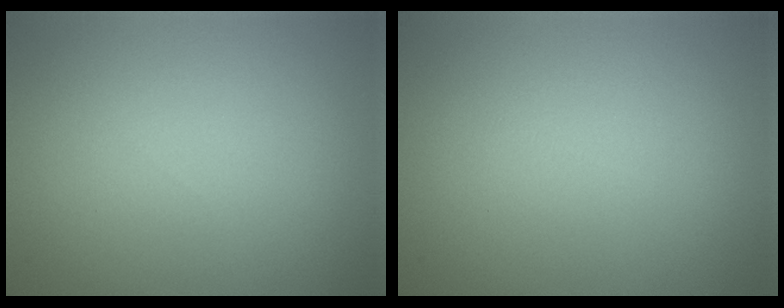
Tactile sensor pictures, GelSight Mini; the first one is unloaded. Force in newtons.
{"total": 0.0}